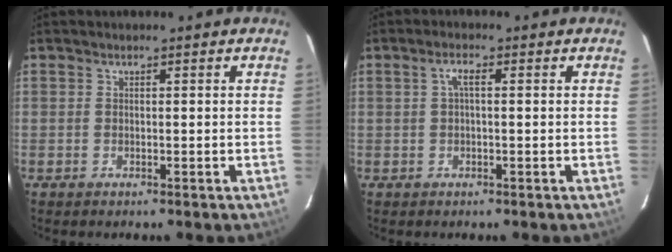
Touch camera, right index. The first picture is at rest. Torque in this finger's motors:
{"motor_torque": [0.40, 0.11, 0.17, 0.04]}